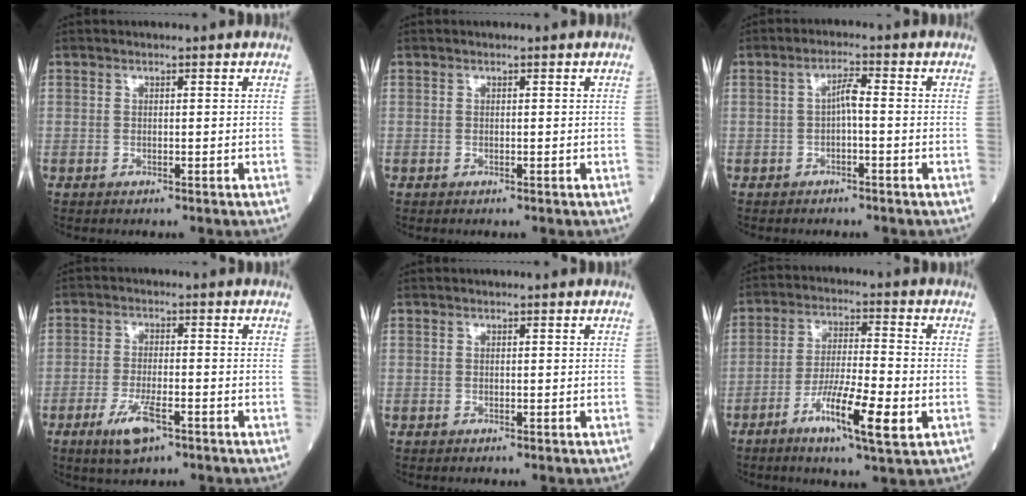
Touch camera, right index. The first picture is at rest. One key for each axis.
{"total": 0.0}
{"total": 2.6, "fx": -0.4, "fy": 0.4, "fz": 2.5, "tx": -0.043, "ty": 0.008, "tz": -0.008}
{"total": 5.7, "fx": -3.1, "fy": 1.5, "fz": 4.6, "tx": -0.092, "ty": -0.007, "tz": -0.052}
{"total": 0.0}
{"total": 10.5, "fx": -4.3, "fy": 1.1, "fz": 9.5, "tx": -0.170, "ty": -0.010, "tz": -0.074}